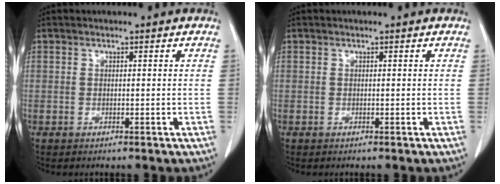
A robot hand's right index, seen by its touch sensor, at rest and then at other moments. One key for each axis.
{"total": 0.0}